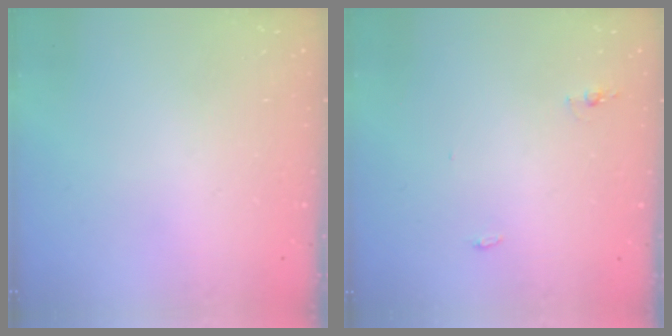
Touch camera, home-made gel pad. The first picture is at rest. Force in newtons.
{"total": 7.7, "press": 4.4, "slide": 6.4}